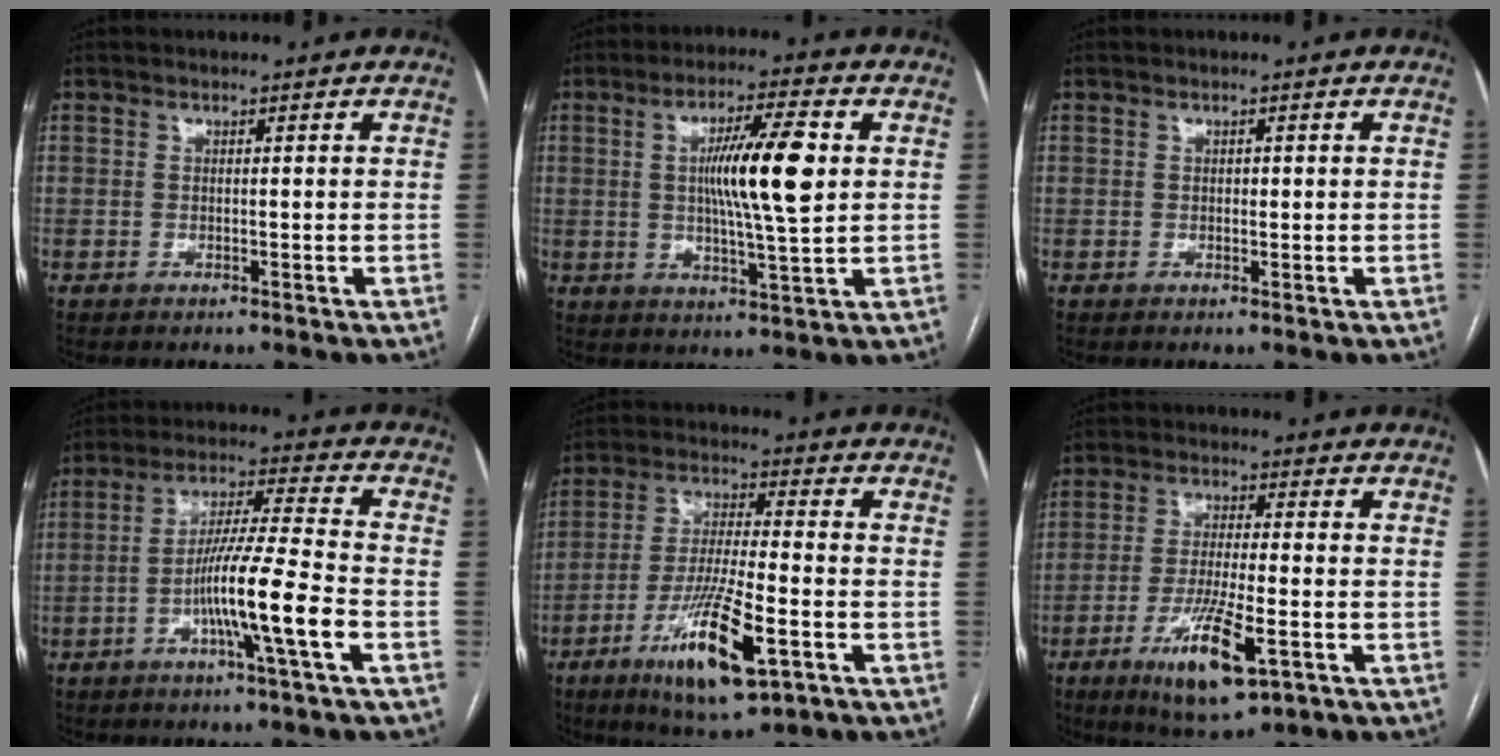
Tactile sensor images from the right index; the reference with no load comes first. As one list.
[{"total": 11.0, "force": [1.6, 0.7, 10.9], "torque": [-0.190, 0.001, 0.027]}, {"total": 0.5, "force": [0.0, 0.4, 0.4], "torque": [-0.007, 0.001, -0.001]}, {"total": 11.4, "force": [-4.1, -0.9, 10.5], "torque": [-0.196, -0.001, -0.075]}, {"total": 14.2, "force": [-6.4, 2.3, 12.5], "torque": [-0.239, -0.023, -0.108]}, {"total": 11.1, "force": [-4.9, 1.9, 9.8], "torque": [-0.186, -0.022, -0.079]}]